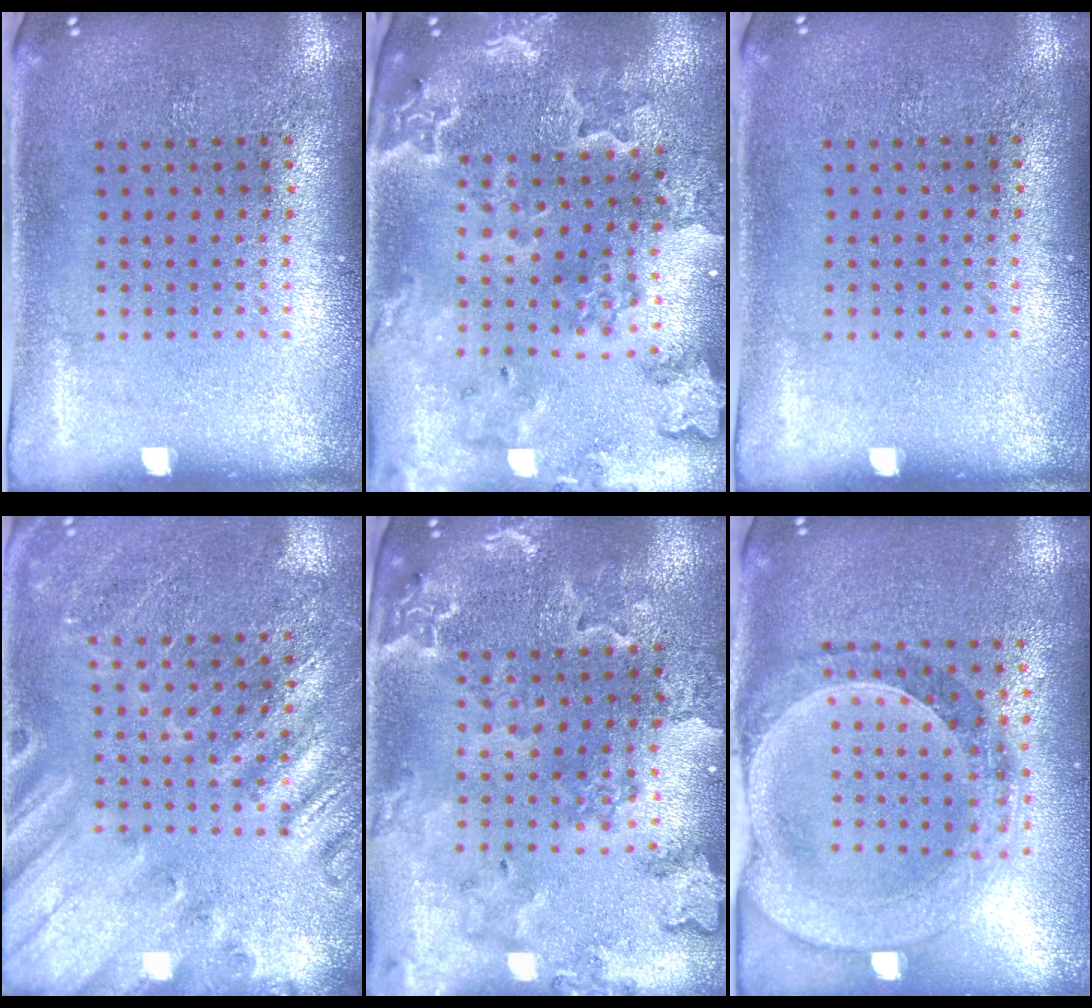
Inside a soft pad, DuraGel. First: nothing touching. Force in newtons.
{"total": 2.3, "press": 2.2, "slide": 0.5}
{"total": 0.0}
{"total": 2.4, "press": 2.4, "slide": 0.3}
{"total": 1.8, "press": 1.8, "slide": 0.2}
{"total": 1.5, "press": 1.4, "slide": 0.3}